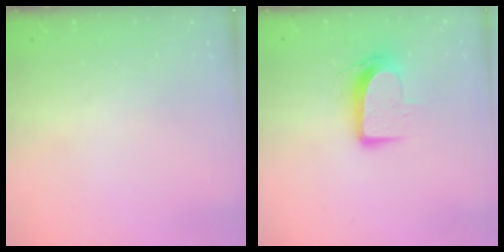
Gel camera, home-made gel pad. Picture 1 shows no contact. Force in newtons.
{"total": 9.2, "press": 9.1, "slide": 0.9}